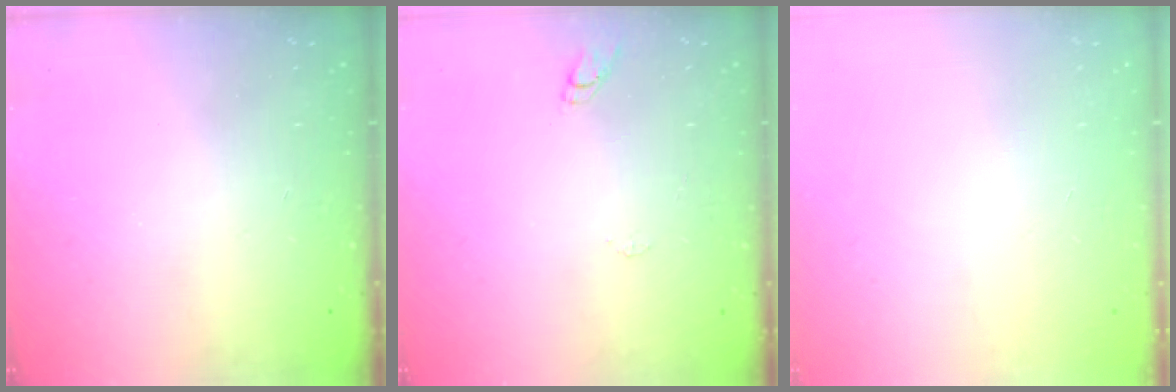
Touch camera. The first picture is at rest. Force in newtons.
{"total": 5.0, "press": 5.0, "slide": 0.5}
{"total": 0.0}